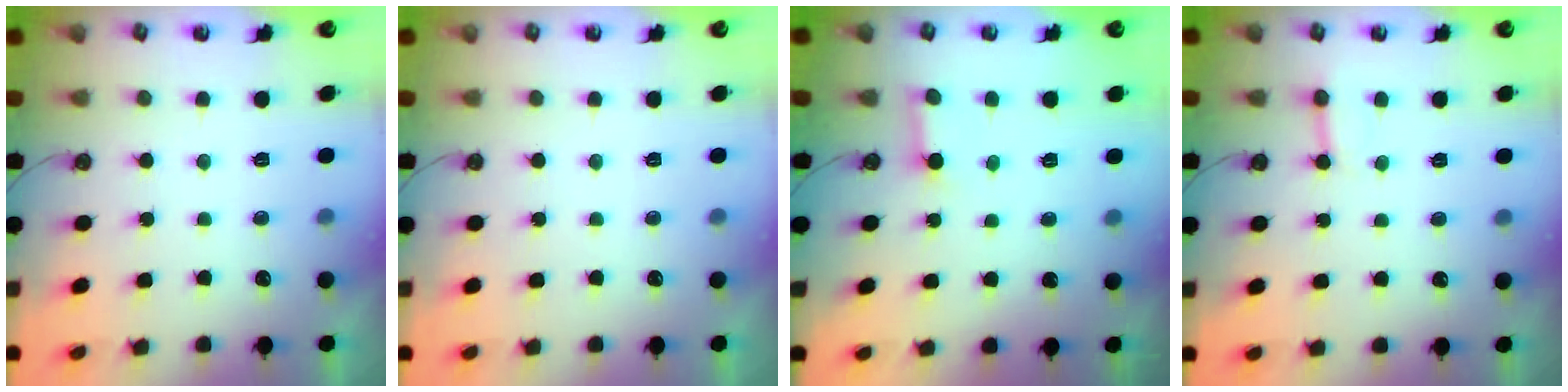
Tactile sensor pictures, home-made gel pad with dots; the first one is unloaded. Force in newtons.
{"total": 0.0}
{"total": 2.8, "press": 2.7, "slide": 0.3}
{"total": 3.4, "press": 3.4, "slide": 0.2}